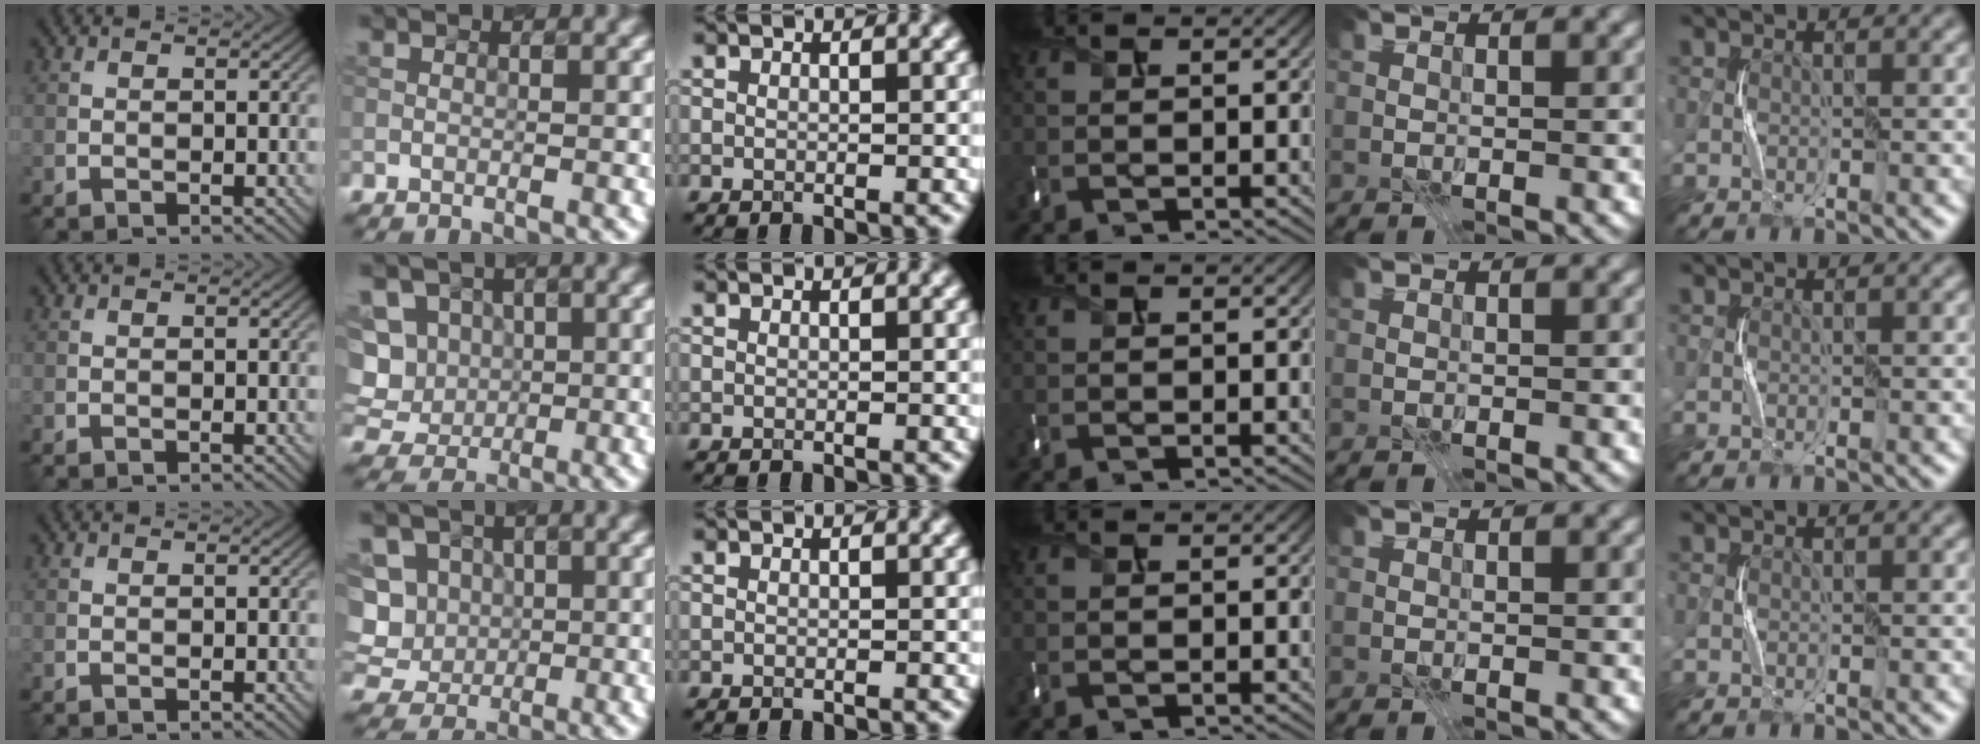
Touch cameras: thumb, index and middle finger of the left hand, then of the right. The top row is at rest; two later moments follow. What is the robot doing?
{"motion": "press", "object": "keyboard"}